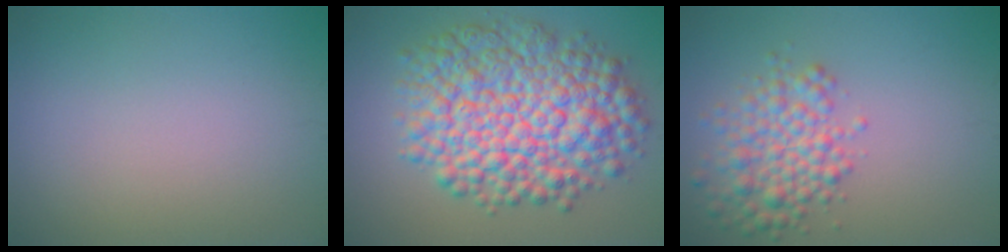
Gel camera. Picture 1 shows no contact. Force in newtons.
{"total": 11.4, "press": 11.4, "slide": 0.2}
{"total": 4.5, "press": 4.5, "slide": 0.2}